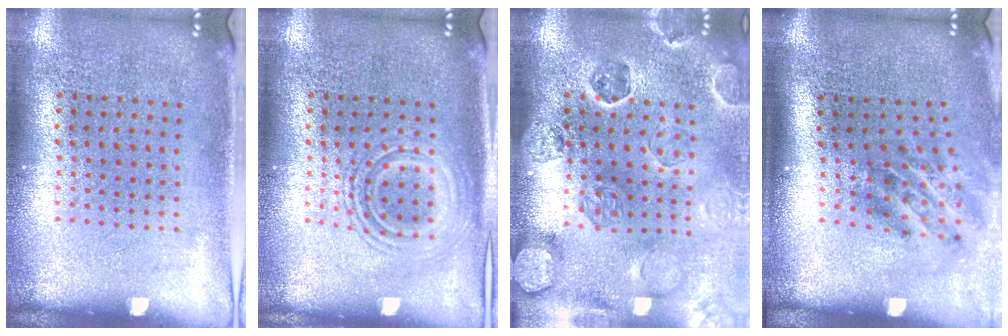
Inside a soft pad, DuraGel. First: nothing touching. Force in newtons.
{"total": 1.6, "press": 1.6, "slide": 0.3}
{"total": 2.6, "press": 2.6, "slide": 0.3}
{"total": 1.9, "press": 1.2, "slide": 1.5}